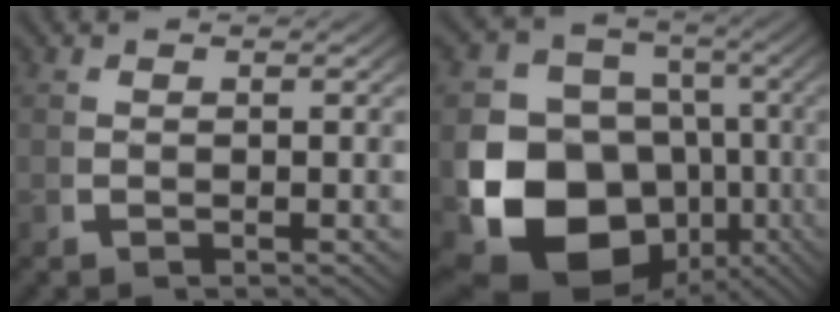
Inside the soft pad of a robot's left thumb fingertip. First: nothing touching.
{"total": 17.7, "force": [-4.6, 13.7, 10.3], "torque": [-0.218, -0.085, -0.051]}